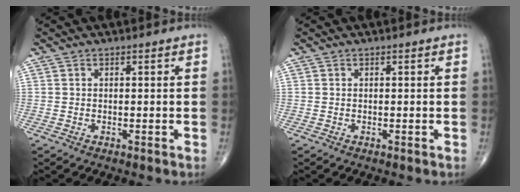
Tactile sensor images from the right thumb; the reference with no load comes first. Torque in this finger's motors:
{"motor_torque": [0.04, 0.10, 0.32, 0.07, -0.01]}